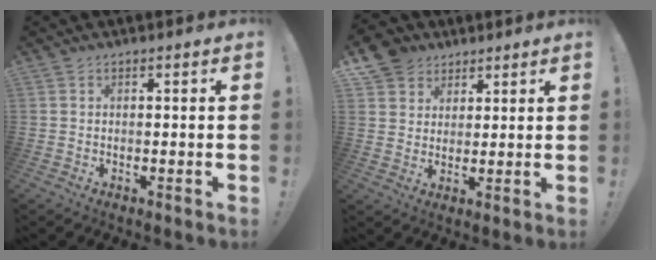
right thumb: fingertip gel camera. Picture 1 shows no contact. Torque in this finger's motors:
{"motor_torque": [0.00, 0.00, 0.05, 0.05, 0.06]}